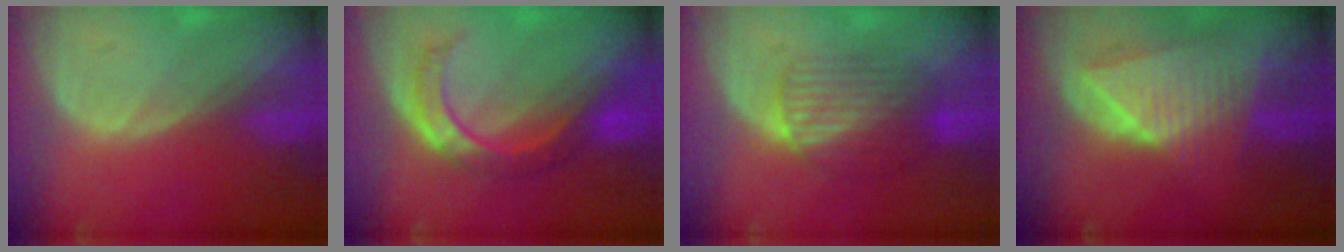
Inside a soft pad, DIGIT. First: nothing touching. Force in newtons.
{"total": 6.9, "press": 6.7, "slide": 1.9}
{"total": 6.4, "press": 6.3, "slide": 1.1}
{"total": 9.1, "press": 8.0, "slide": 4.3}